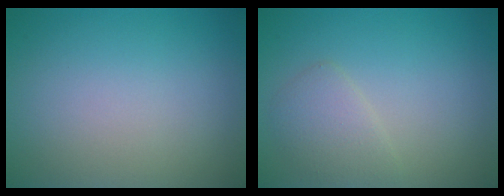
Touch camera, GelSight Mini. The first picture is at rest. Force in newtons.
{"total": 2.1, "press": 2.1, "slide": 0.1}